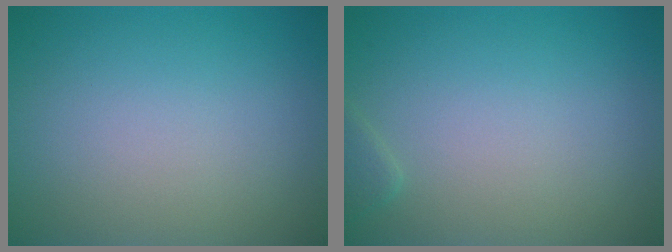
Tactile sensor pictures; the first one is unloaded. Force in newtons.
{"total": 0.8, "press": 0.8, "slide": 0.0}